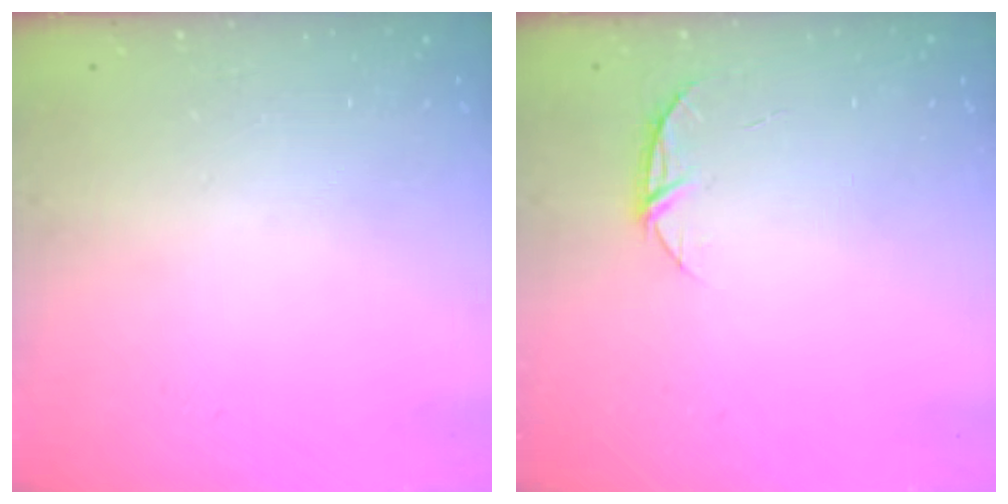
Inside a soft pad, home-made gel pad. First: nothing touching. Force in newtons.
{"total": 5.4, "press": 5.4, "slide": 0.6}